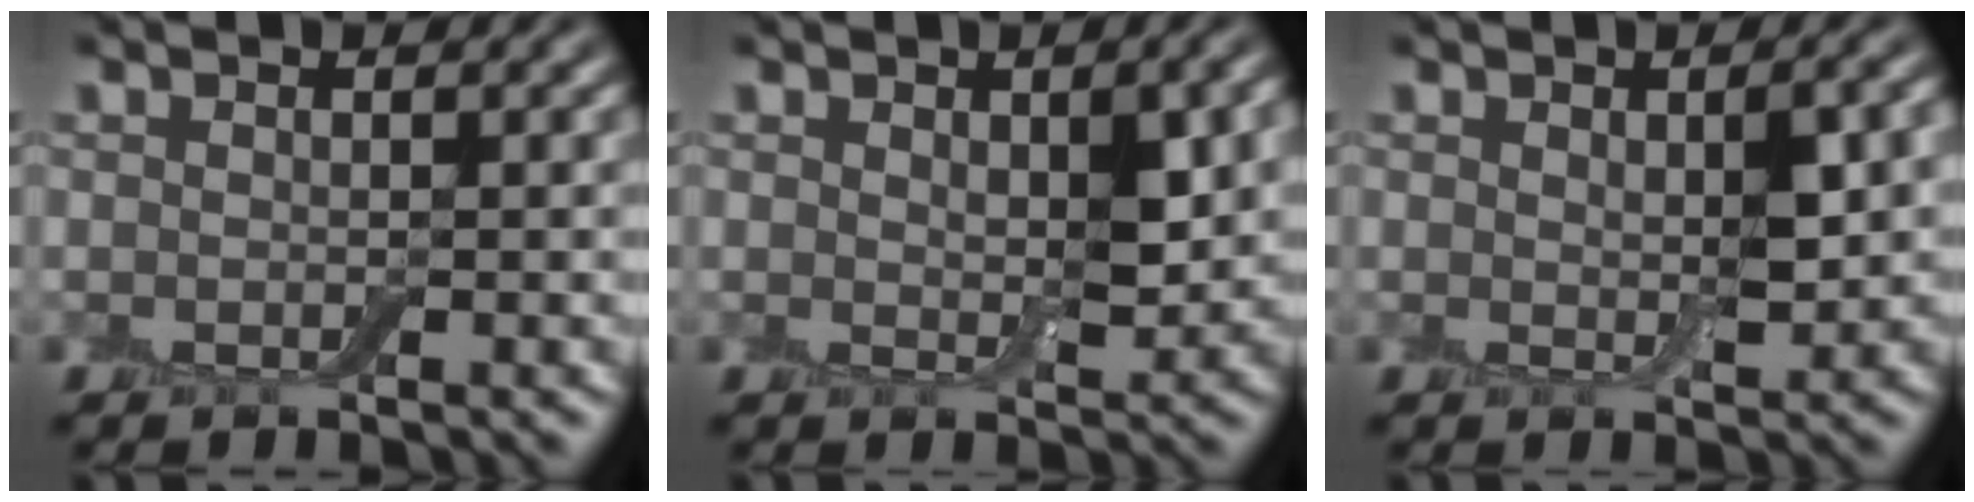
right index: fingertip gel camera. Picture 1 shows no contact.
{"total": 3.6, "force": [0.6, 1.6, 3.1], "torque": [-0.051, -0.006, 0.014]}
{"total": 3.2, "force": [0.5, 1.0, 3.0], "torque": [-0.049, -0.004, 0.009]}